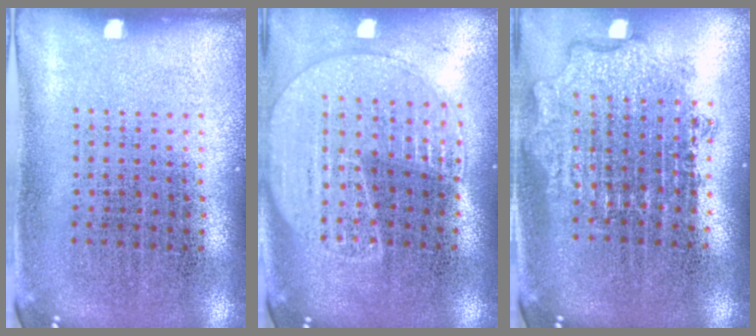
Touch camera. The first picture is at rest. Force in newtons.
{"total": 1.8, "press": 1.7, "slide": 0.6}
{"total": 1.9, "press": 1.5, "slide": 1.2}